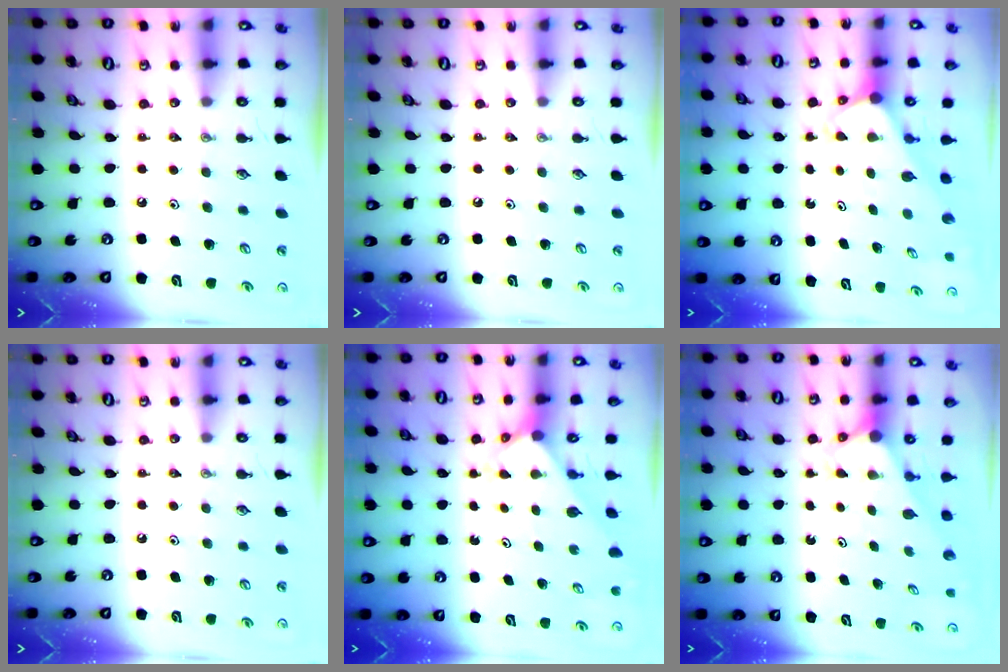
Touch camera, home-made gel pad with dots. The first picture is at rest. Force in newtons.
{"total": 0.0}
{"total": 1.9, "press": 1.9, "slide": 0.1}
{"total": 0.0}
{"total": 1.9, "press": 1.9, "slide": 0.1}
{"total": 2.9, "press": 2.9, "slide": 0.0}